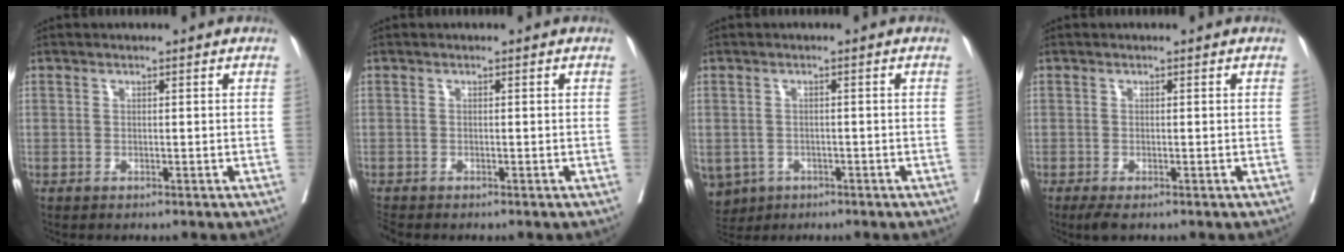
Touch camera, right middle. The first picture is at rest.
{"total": 0.9, "force": [-0.9, 0.0, 0.0], "torque": [-0.004, -0.006, -0.018]}
{"total": 7.9, "force": [-3.8, 6.5, 2.5], "torque": [-0.072, -0.002, -0.053]}
{"total": 2.0, "force": [-1.4, 0.5, 1.4], "torque": [-0.023, -0.007, -0.022]}